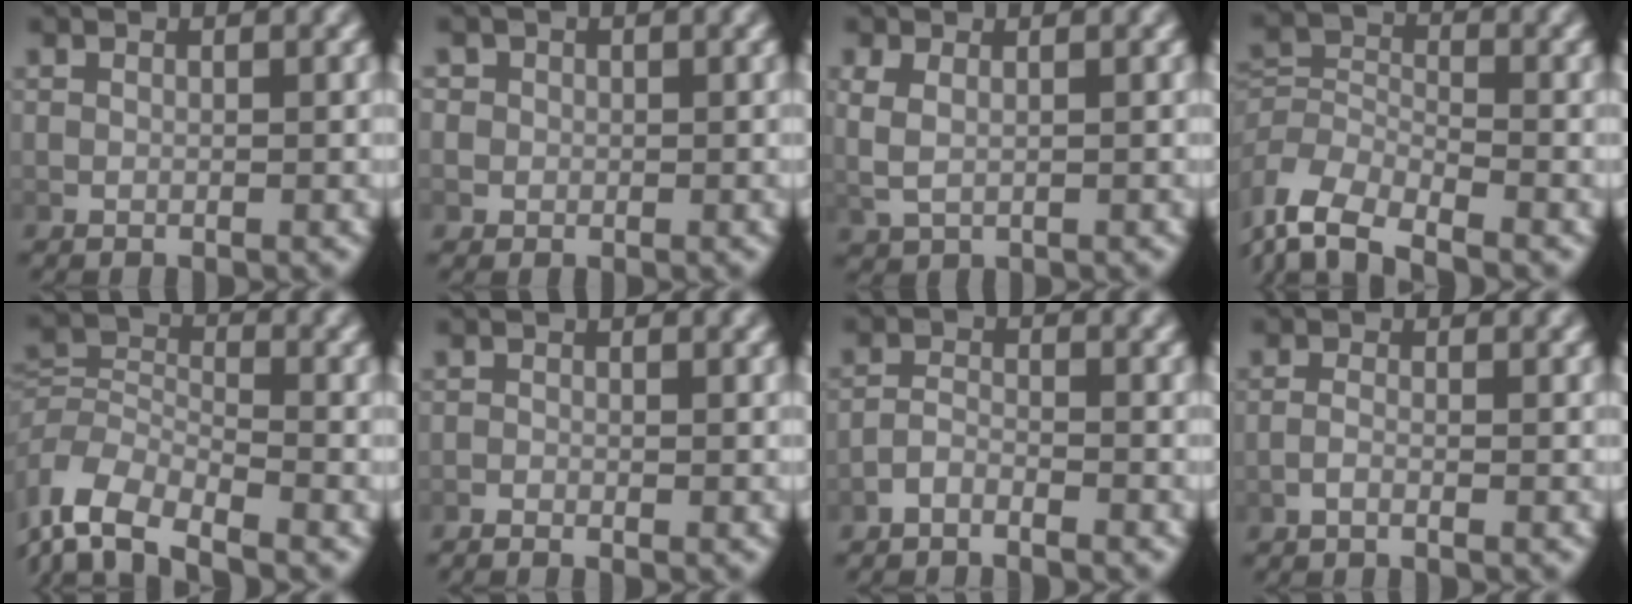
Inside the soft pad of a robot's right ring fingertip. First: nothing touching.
{"total": 3.1, "force": [0.2, 3.0, 0.7], "torque": [-0.026, -0.001, -0.003]}
{"total": 2.8, "force": [0.6, 2.0, 1.8], "torque": [-0.045, -0.003, 0.021]}
{"total": 7.8, "force": [-4.5, 5.5, 3.3], "torque": [-0.100, -0.043, -0.066]}
{"total": 8.0, "force": [-5.2, 5.2, 3.2], "torque": [-0.094, -0.042, -0.078]}
{"total": 1.1, "force": [-1.1, -0.1, 0.0], "torque": [-0.001, -0.005, -0.020]}
{"total": 2.3, "force": [-2.2, 0.6, 0.5], "torque": [-0.014, -0.007, -0.039]}
{"total": 1.1, "force": [-0.9, 0.0, 0.7], "torque": [-0.024, -0.008, -0.014]}